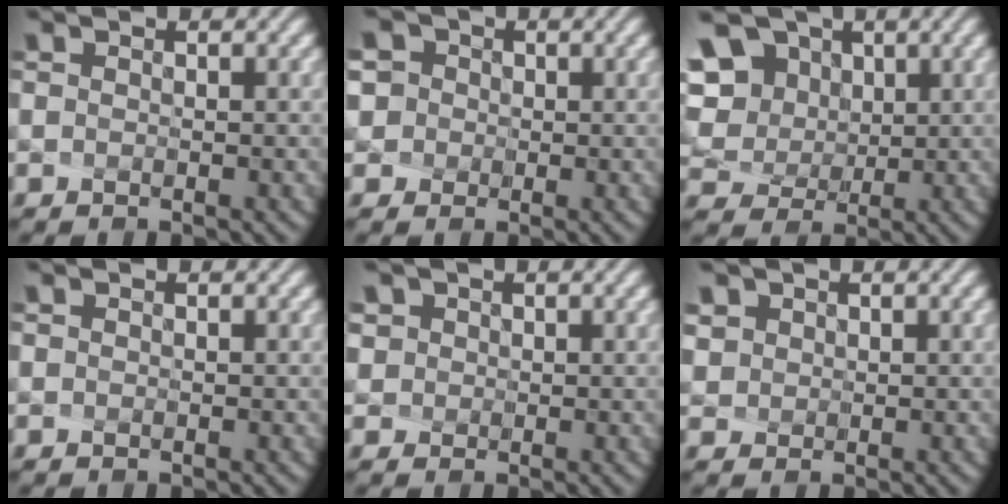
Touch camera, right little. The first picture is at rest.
{"total": 4.9, "force": [1.2, 4.6, 1.4], "torque": [-0.030, 0.033, 0.003]}
{"total": 9.6, "force": [4.5, 7.2, 4.5], "torque": [-0.116, 0.018, 0.086]}
{"total": 0.0}
{"total": 4.3, "force": [2.2, 3.5, 1.4], "torque": [-0.036, 0.013, 0.028]}
{"total": 2.1, "force": [1.2, 1.7, 0.3], "torque": [-0.021, -0.002, 0.037]}